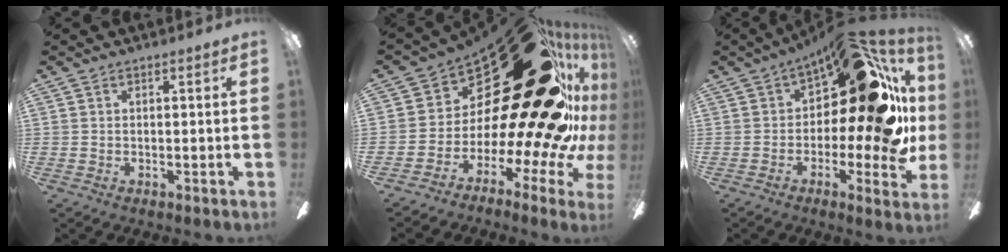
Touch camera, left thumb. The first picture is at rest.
{"total": 38.1, "force": [15.1, 16.8, 30.7], "torque": [-0.380, -0.152, 0.325]}
{"total": 21.0, "force": [4.7, 9.1, 18.3], "torque": [-0.246, -0.024, 0.075]}